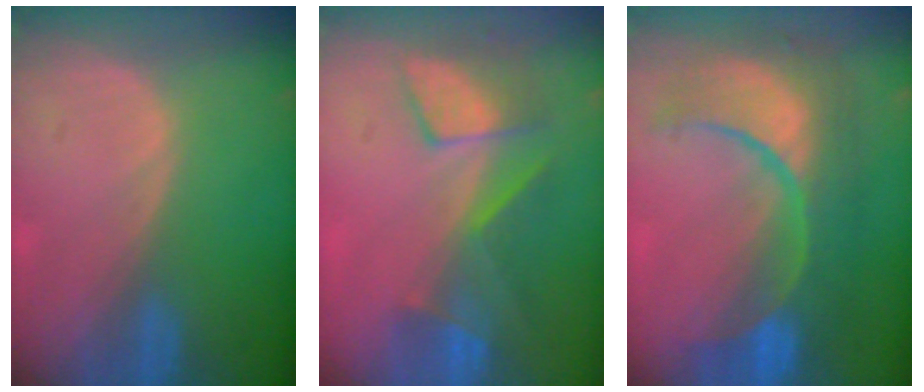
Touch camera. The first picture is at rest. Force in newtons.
{"total": 8.1, "press": 7.2, "slide": 3.9}
{"total": 12.1, "press": 12.0, "slide": 1.4}